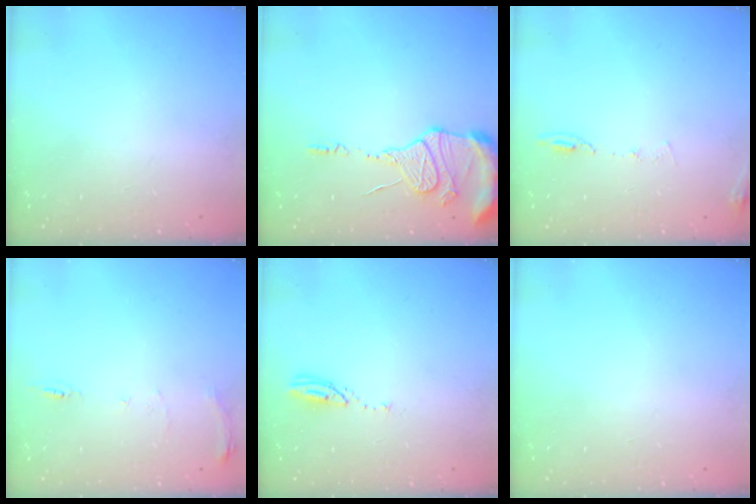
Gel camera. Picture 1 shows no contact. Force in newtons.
{"total": 13.5, "press": 13.4, "slide": 1.7}
{"total": 6.4, "press": 6.2, "slide": 1.6}
{"total": 7.4, "press": 7.4, "slide": 0.8}
{"total": 3.7, "press": 3.7, "slide": 0.3}
{"total": 0.0}